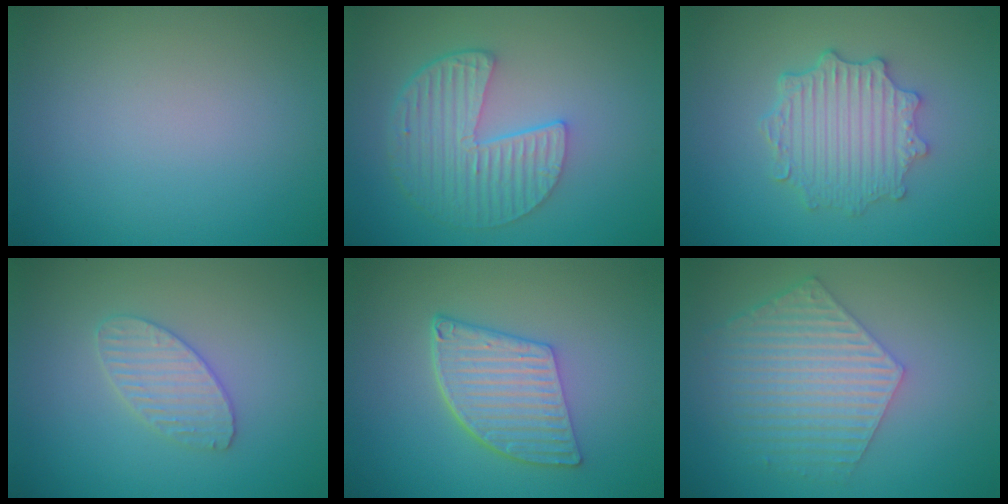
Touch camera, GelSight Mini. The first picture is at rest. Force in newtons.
{"total": 5.4, "press": 4.0, "slide": 3.7}
{"total": 4.6, "press": 3.8, "slide": 2.6}
{"total": 2.6, "press": 2.6, "slide": 0.2}
{"total": 5.6, "press": 4.2, "slide": 3.7}
{"total": 5.9, "press": 4.4, "slide": 4.0}